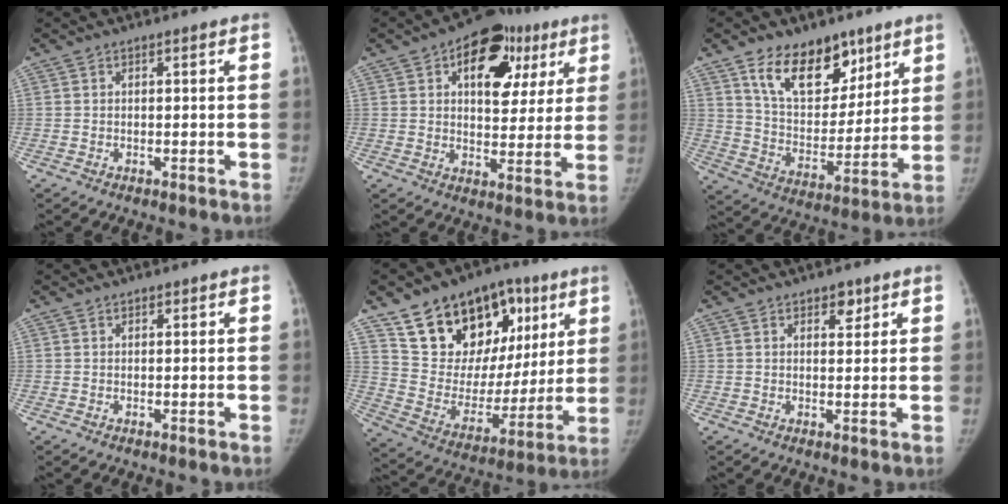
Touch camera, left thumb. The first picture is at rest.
{"total": 17.0, "force": [7.5, 10.4, 11.2], "torque": [-0.094, -0.002, 0.103]}
{"total": 17.0, "force": [10.5, 9.9, 8.9], "torque": [-0.088, -0.064, 0.185]}
{"total": 0.6, "force": [0.4, 0.4, 0.1], "torque": [0.004, -0.002, 0.005]}
{"total": 25.3, "force": [12.7, 16.0, 14.8], "torque": [-0.178, -0.006, 0.220]}
{"total": 2.9, "force": [1.8, 1.7, 1.5], "torque": [-0.001, -0.009, 0.026]}